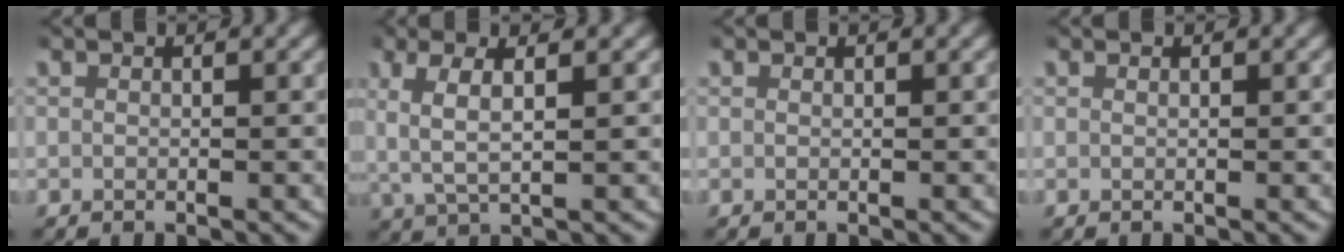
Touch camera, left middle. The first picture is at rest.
{"total": 4.0, "force": [0.9, 1.5, 3.6], "torque": [-0.072, 0.007, 0.018]}
{"total": 0.0}
{"total": 0.0}